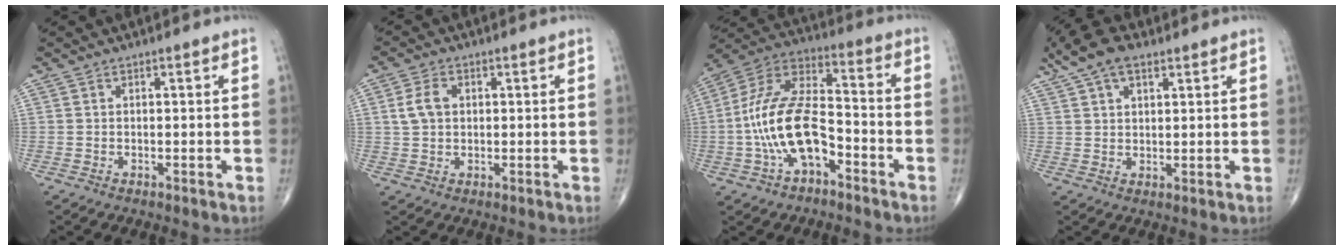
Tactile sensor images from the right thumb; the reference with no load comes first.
{"total": 4.7, "force": [1.0, 3.4, 3.2], "torque": [-0.059, 0.004, 0.017]}
{"total": 16.3, "force": [-4.8, 8.4, 13.2], "torque": [-0.258, 0.051, -0.091]}
{"total": 9.1, "force": [5.3, 4.5, 5.8], "torque": [-0.104, 0.006, 0.096]}